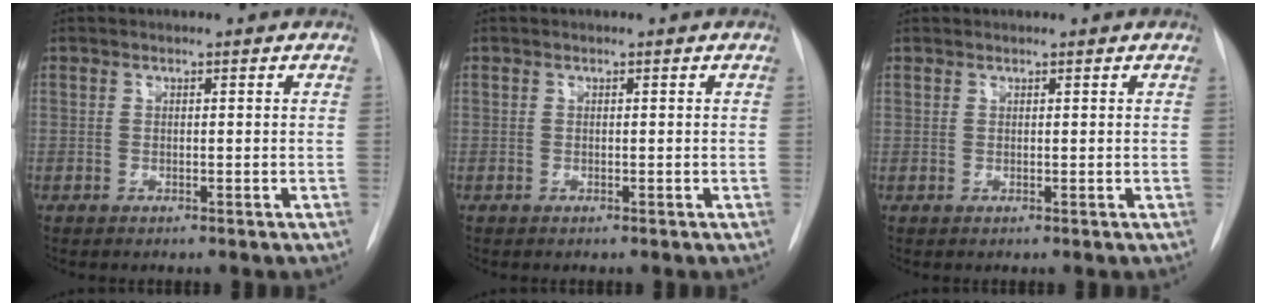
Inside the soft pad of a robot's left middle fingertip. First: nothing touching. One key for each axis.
{"total": 0.0}
{"total": 0.6, "fx": 0.5, "fy": 0.4, "fz": -0.1, "tx": 0.003, "ty": 0.004, "tz": 0.008}